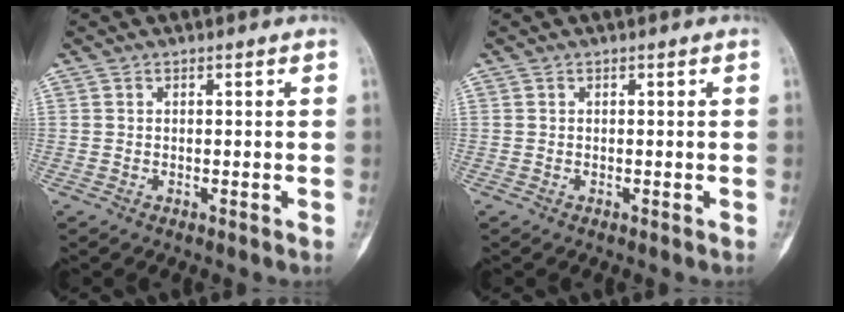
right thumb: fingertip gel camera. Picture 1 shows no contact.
{"total": 0.0}